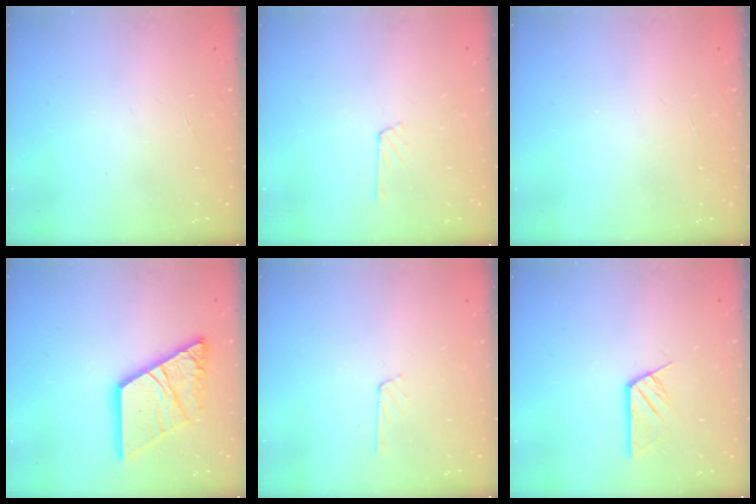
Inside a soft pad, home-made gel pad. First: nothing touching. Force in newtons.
{"total": 3.0, "press": 3.0, "slide": 0.3}
{"total": 0.0}
{"total": 18.6, "press": 18.5, "slide": 2.2}
{"total": 3.0, "press": 3.0, "slide": 0.3}
{"total": 4.8, "press": 4.8, "slide": 0.3}